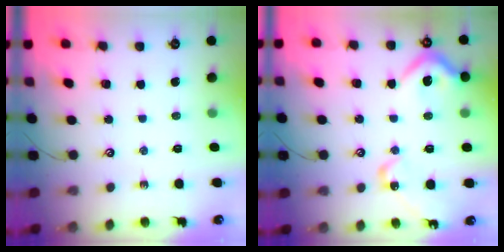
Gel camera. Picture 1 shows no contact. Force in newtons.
{"total": 13.7, "press": 13.7, "slide": 1.2}